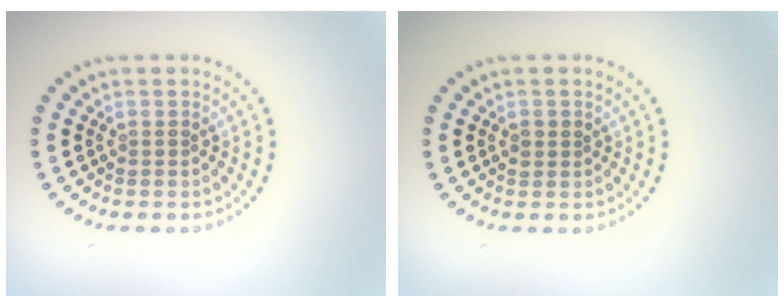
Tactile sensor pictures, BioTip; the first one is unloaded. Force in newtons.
{"total": 1.0, "press": 0.9, "slide": 0.2}